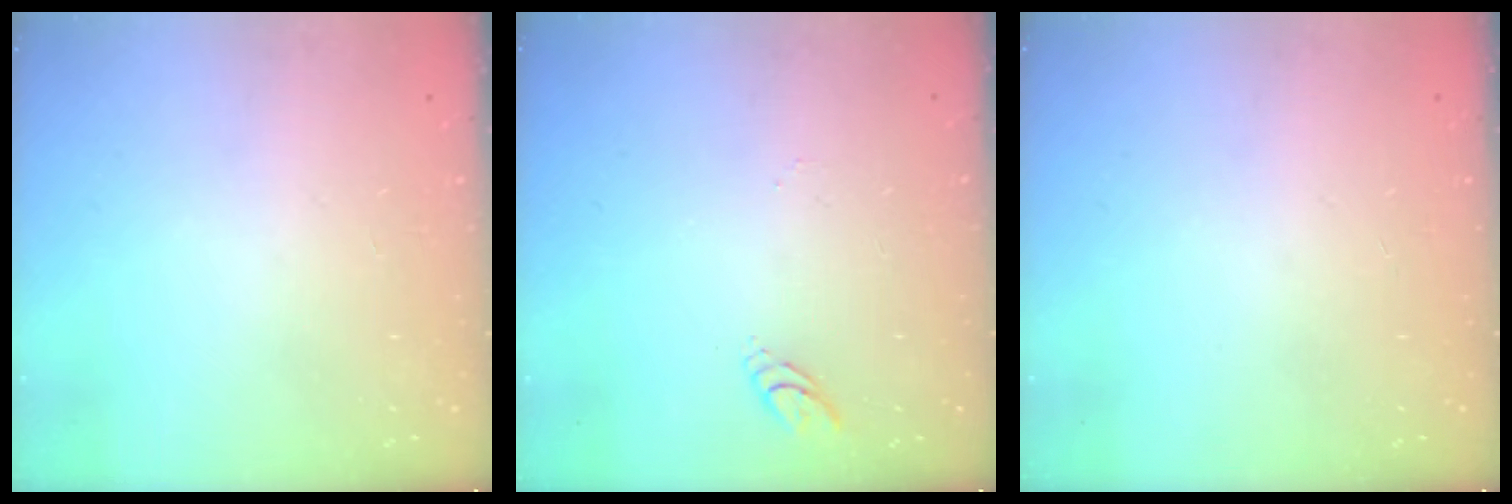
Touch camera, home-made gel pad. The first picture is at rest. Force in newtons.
{"total": 4.6, "press": 4.5, "slide": 0.4}
{"total": 0.0}